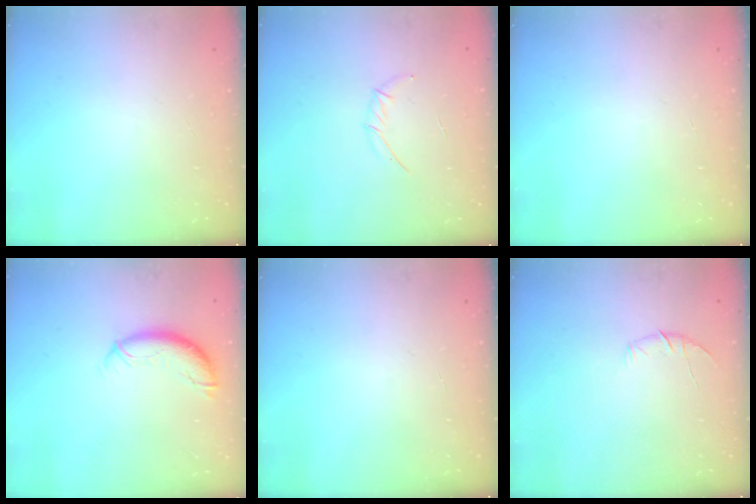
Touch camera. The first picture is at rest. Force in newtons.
{"total": 3.9, "press": 3.8, "slide": 0.8}
{"total": 0.0}
{"total": 9.4, "press": 9.3, "slide": 1.7}
{"total": 0.0}
{"total": 6.4, "press": 6.2, "slide": 1.6}